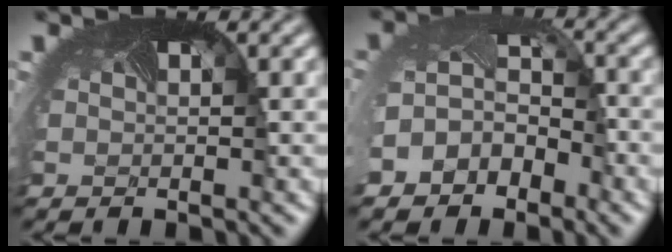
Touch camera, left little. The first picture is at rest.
{"total": 4.5, "force": [-2.6, 3.3, 1.7], "torque": [-0.041, -0.010, -0.049]}